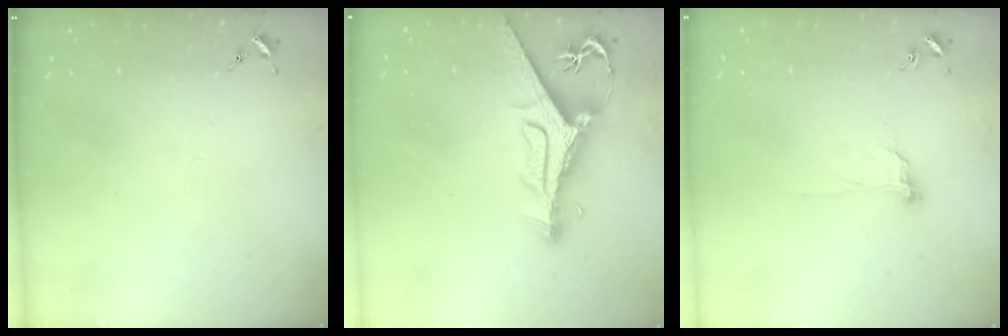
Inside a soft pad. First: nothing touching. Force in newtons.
{"total": 12.4, "press": 12.4, "slide": 1.3}
{"total": 5.5, "press": 5.5, "slide": 0.5}